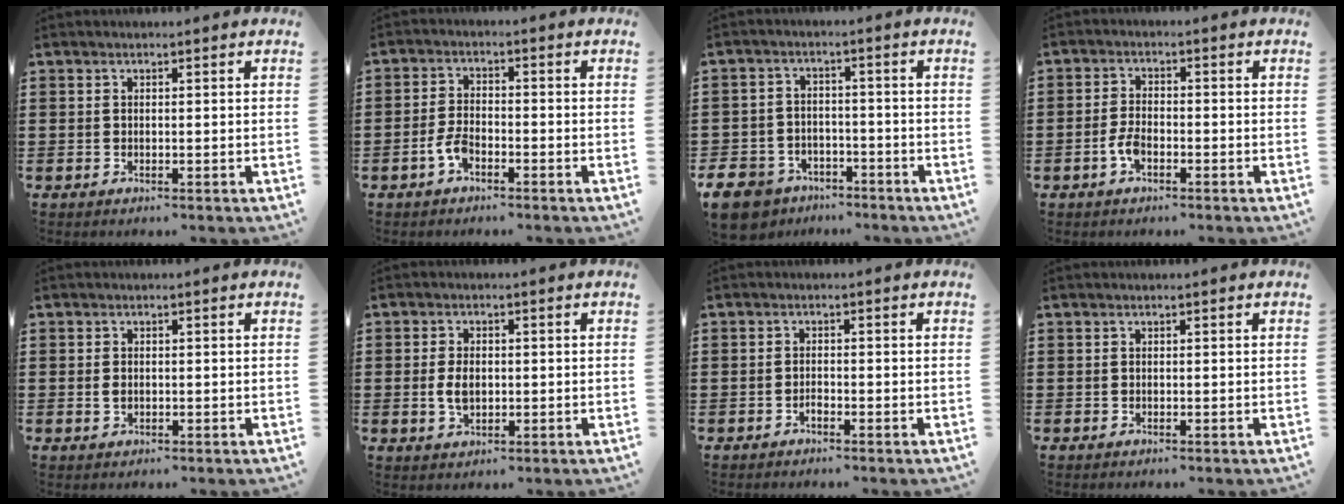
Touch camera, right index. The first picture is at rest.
{"total": 3.5, "force": [-1.9, 1.4, 2.6], "torque": [-0.068, -0.007, -0.040]}
{"total": 6.8, "force": [-5.9, 3.0, 1.6], "torque": [-0.065, 0.013, -0.123]}
{"total": 3.1, "force": [-1.5, 1.4, 2.4], "torque": [-0.067, -0.008, -0.032]}
{"total": 1.1, "force": [-0.1, 0.6, 0.9], "torque": [-0.020, 0.000, -0.002]}
{"total": 3.6, "force": [-0.3, 2.0, 3.0], "torque": [-0.066, 0.000, -0.006]}
{"total": 1.0, "force": [-0.8, 0.3, 0.3], "torque": [-0.010, -0.001, -0.016]}
{"total": 0.0}